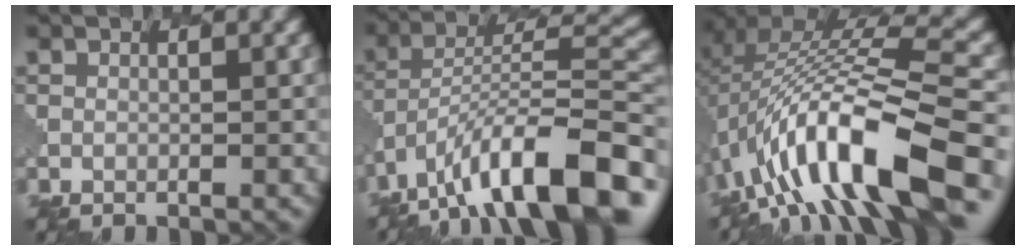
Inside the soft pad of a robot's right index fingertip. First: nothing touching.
{"total": 13.7, "force": [-8.5, 4.4, 9.9], "torque": [-0.156, 0.020, -0.142]}
{"total": 13.4, "force": [-4.6, 4.5, 11.7], "torque": [-0.208, 0.022, -0.066]}